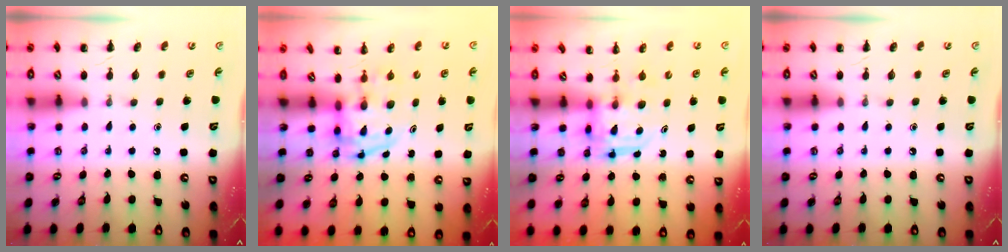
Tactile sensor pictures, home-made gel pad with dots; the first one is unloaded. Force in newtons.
{"total": 3.8, "press": 3.8, "slide": 0.6}
{"total": 3.1, "press": 3.1, "slide": 0.2}
{"total": 0.0}